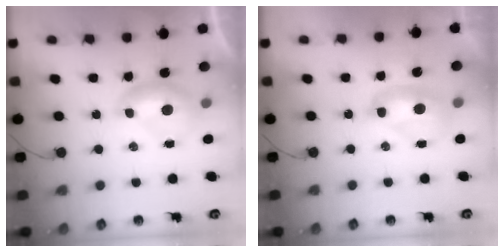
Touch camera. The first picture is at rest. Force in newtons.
{"total": 2.7, "press": 2.7, "slide": 0.1}